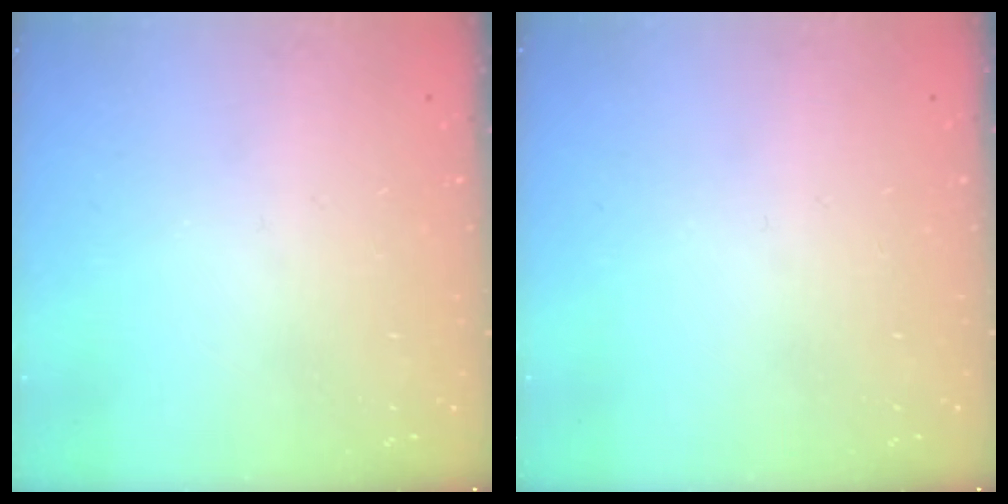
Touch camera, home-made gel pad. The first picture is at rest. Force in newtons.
{"total": 0.0}